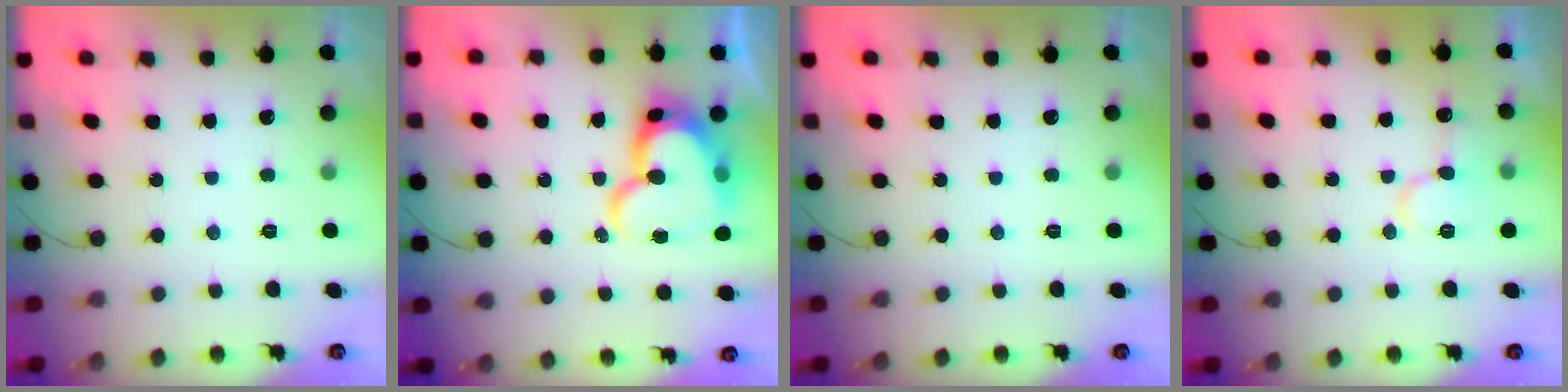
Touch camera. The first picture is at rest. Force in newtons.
{"total": 18.9, "press": 18.8, "slide": 1.6}
{"total": 0.0}
{"total": 9.9, "press": 9.8, "slide": 1.5}